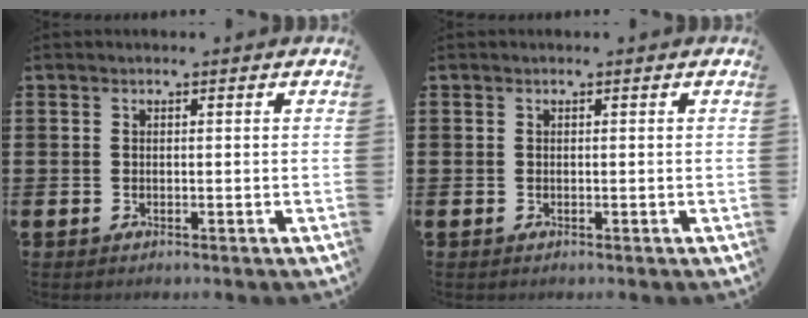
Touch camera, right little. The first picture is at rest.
{"total": 0.0}